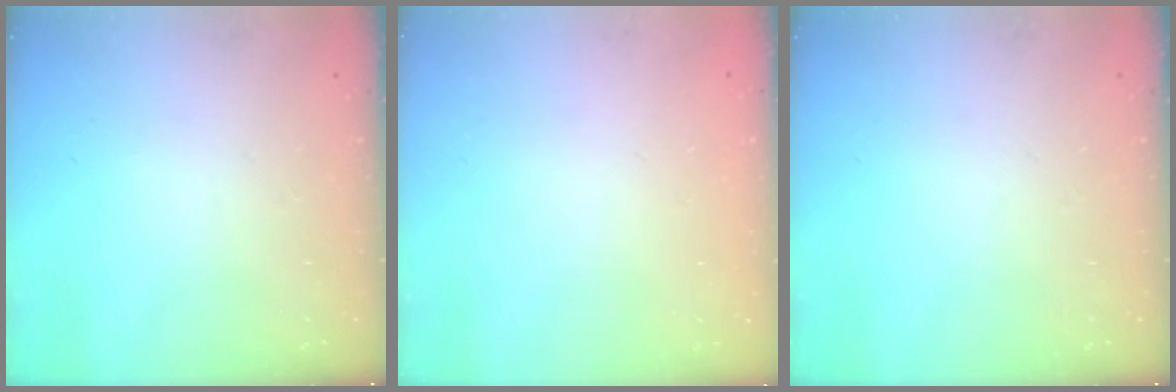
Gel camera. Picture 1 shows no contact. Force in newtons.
{"total": 1.7, "press": 1.7, "slide": 0.2}
{"total": 0.0}